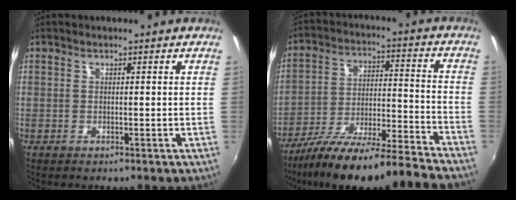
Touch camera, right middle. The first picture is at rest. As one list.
[{"total": 22.5, "force": [-19.5, -0.4, 11.1], "torque": [-0.188, -0.047, -0.308]}]